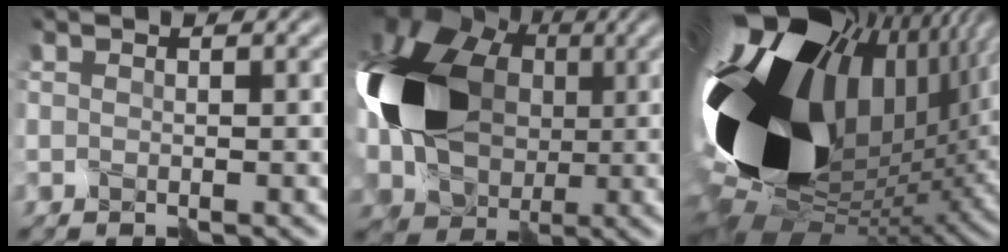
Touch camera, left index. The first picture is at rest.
{"total": 14.1, "force": [1.1, 10.2, 9.7], "torque": [-0.212, 0.017, 0.010]}
{"total": 20.0, "force": [1.5, 11.5, 16.3], "torque": [-0.334, -0.030, 0.031]}